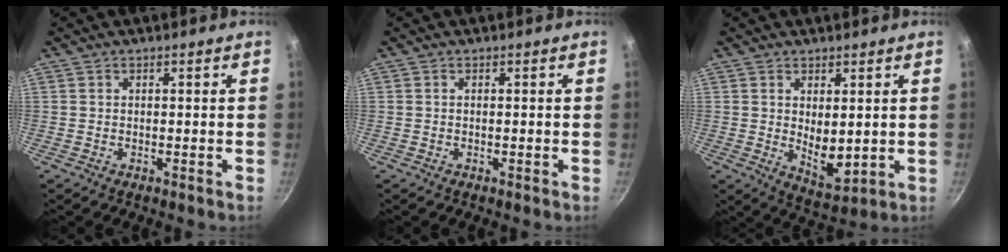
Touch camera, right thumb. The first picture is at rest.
{"total": 0.0}
{"total": 7.3, "force": [1.1, 3.5, 6.3], "torque": [-0.085, -0.028, 0.031]}